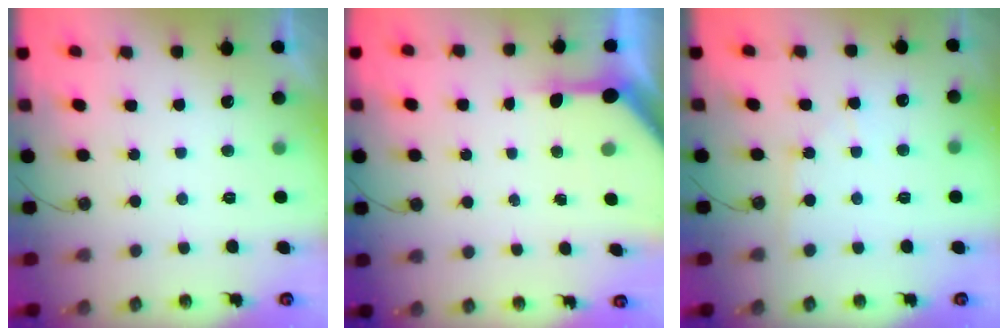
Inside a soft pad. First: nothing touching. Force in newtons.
{"total": 6.2, "press": 6.2, "slide": 0.7}
{"total": 3.9, "press": 3.9, "slide": 0.5}